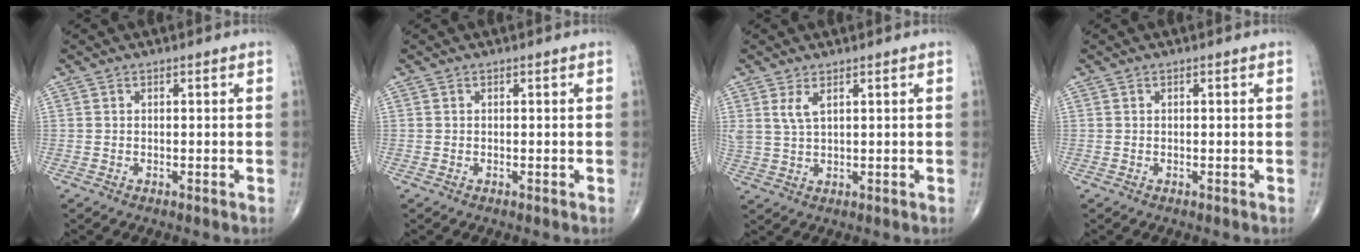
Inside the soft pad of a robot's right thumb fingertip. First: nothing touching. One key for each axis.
{"total": 0.0}
{"total": 3.2, "fx": 1.6, "fy": 1.1, "fz": 2.5, "tx": -0.057, "ty": -0.006, "tz": 0.041}
{"total": 0.0}